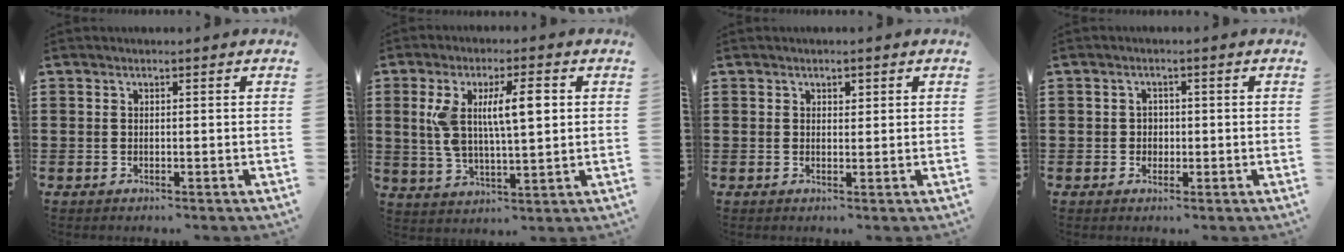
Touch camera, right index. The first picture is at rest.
{"total": 9.5, "force": [2.4, 3.1, 8.6], "torque": [-0.180, 0.008, 0.036]}
{"total": 1.0, "force": [0.6, 0.7, 0.4], "torque": [-0.009, 0.004, 0.011]}
{"total": 1.6, "force": [-0.2, 1.5, 0.4], "torque": [-0.014, 0.004, -0.007]}